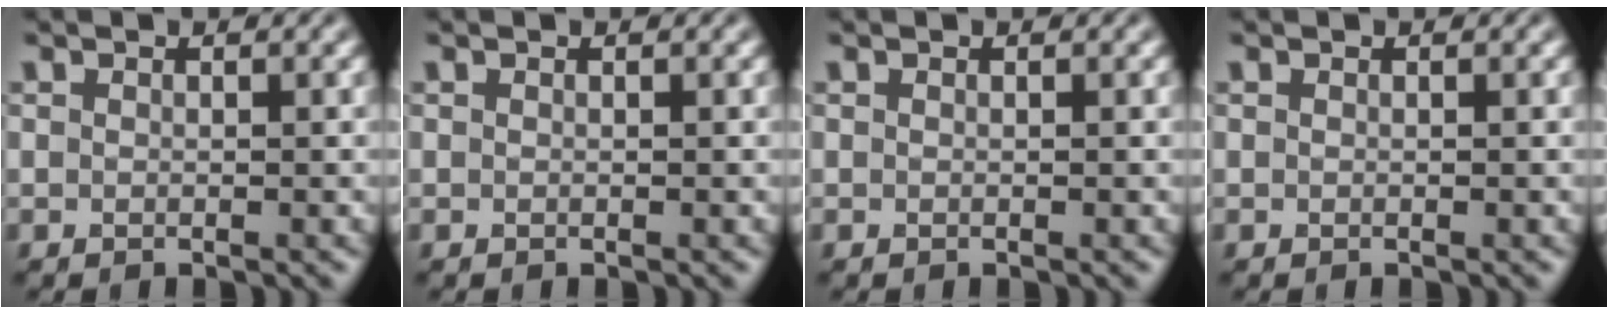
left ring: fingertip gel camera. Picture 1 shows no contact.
{"total": 0.0}
{"total": 0.0}
{"total": 0.0}